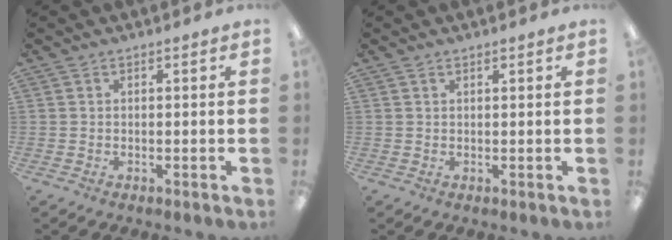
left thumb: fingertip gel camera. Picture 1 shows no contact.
{"total": 0.7, "force": [0.6, 0.2, 0.2], "torque": [-0.005, 0.000, 0.012]}